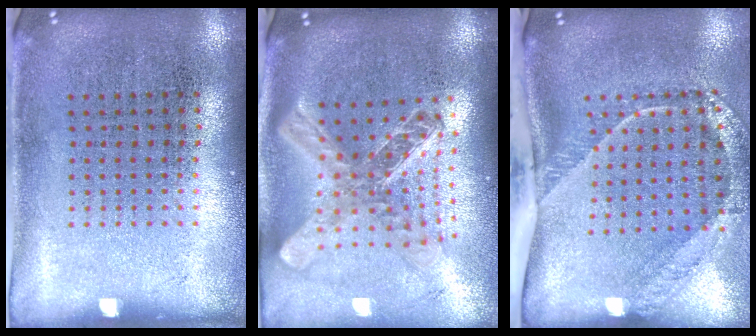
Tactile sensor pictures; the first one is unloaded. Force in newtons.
{"total": 2.6, "press": 1.9, "slide": 1.7}
{"total": 2.7, "press": 1.8, "slide": 2.0}